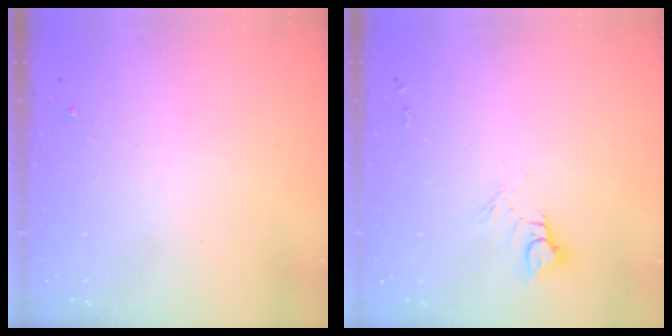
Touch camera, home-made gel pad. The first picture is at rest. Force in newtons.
{"total": 6.3, "press": 6.3, "slide": 0.5}